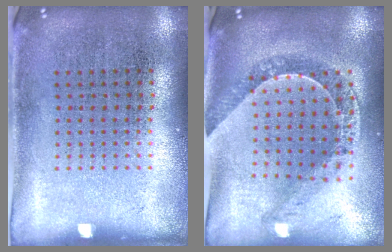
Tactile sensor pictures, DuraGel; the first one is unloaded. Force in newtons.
{"total": 1.2, "press": 1.2, "slide": 0.3}